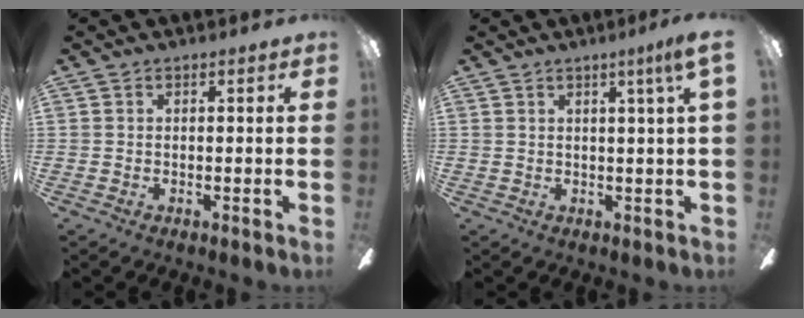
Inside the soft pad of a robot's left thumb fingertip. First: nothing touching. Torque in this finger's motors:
{"motor_torque": [-0.21, 0.01, 0.45, -0.59, 0.01]}